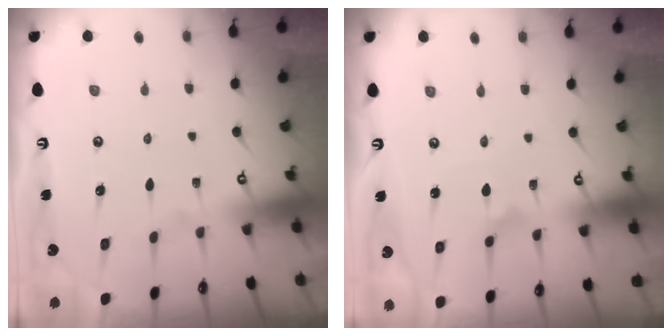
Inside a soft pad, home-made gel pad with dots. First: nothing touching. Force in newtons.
{"total": 1.3, "press": 1.3, "slide": 0.2}